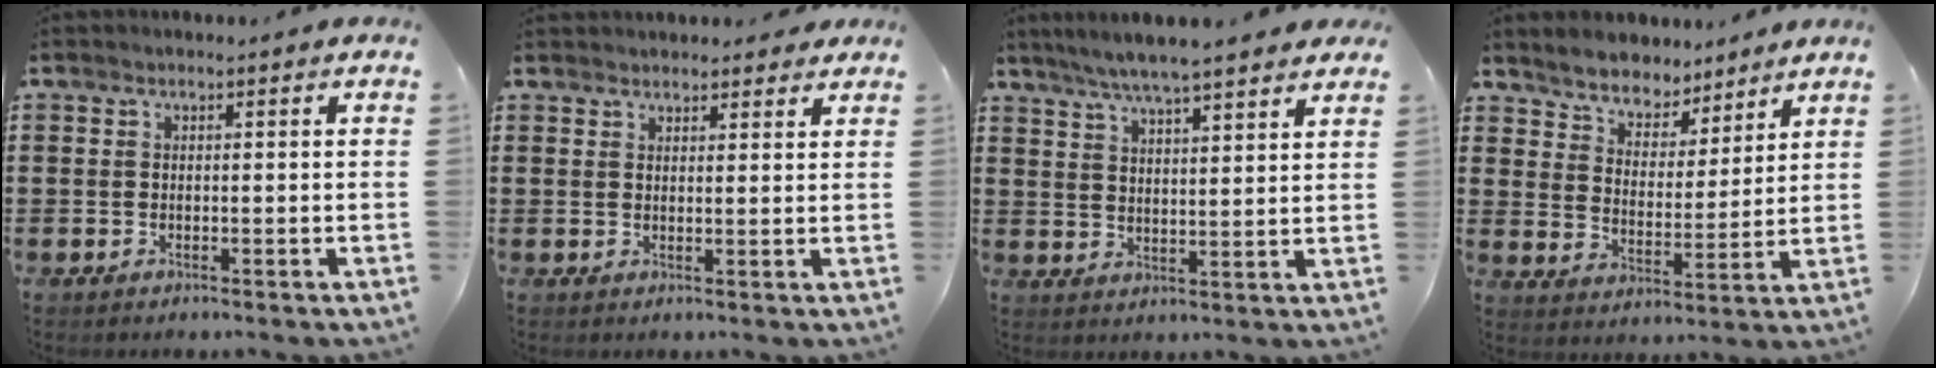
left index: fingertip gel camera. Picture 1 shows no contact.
{"total": 2.4, "force": [2.3, 0.5, 0.2], "torque": [-0.001, -0.004, 0.043]}
{"total": 5.5, "force": [5.0, 0.2, 2.3], "torque": [-0.062, -0.015, 0.088]}
{"total": 5.3, "force": [5.1, 1.4, -0.2], "torque": [-0.028, -0.031, 0.090]}